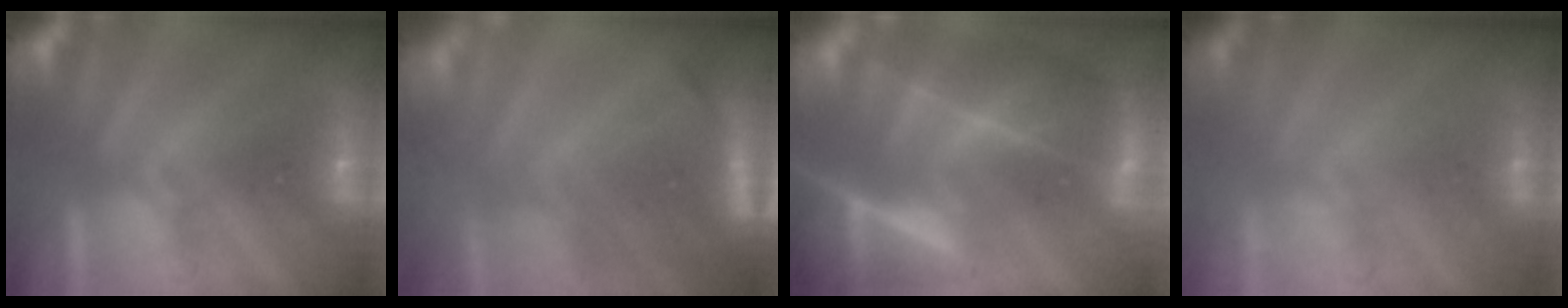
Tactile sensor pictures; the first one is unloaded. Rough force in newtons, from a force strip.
{"total": 8.3}
{"total": 7.1}
{"total": 1.6}